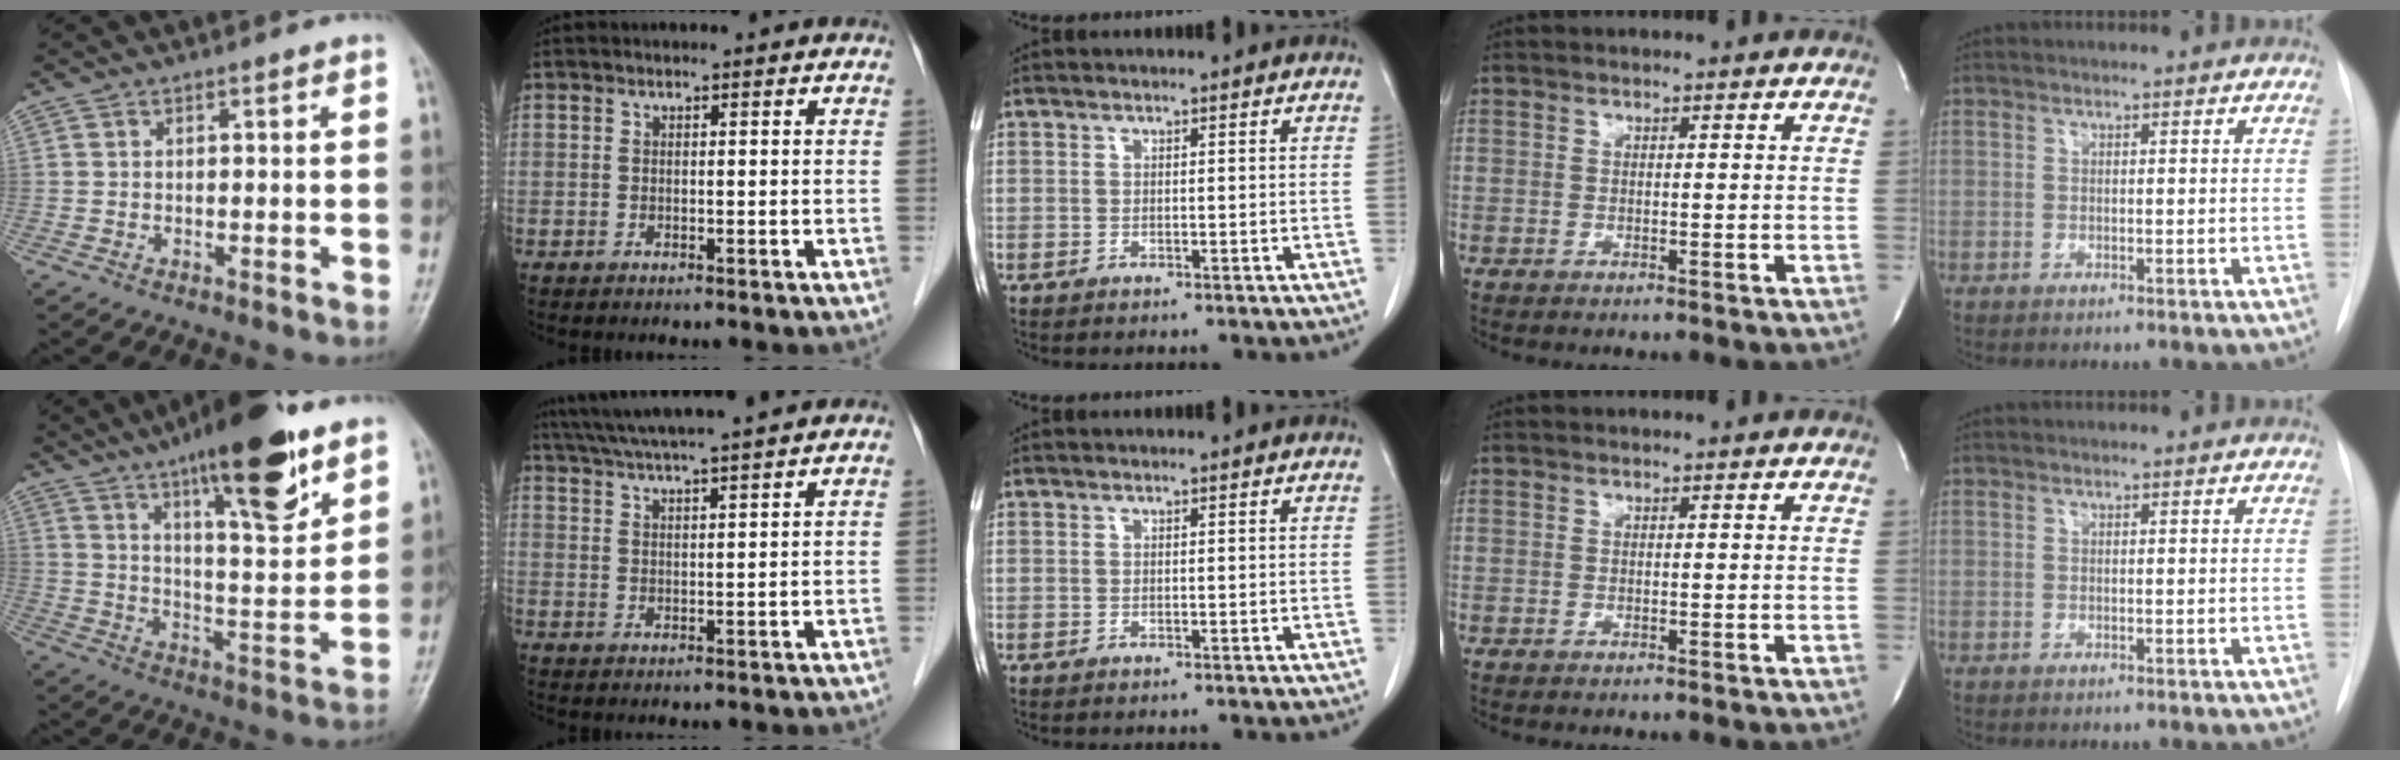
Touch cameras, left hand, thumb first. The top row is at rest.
{"thumb": {"total": 20.2, "force": [12.5, 5.4, 15.0], "torque": [-0.202, -0.056, 0.199]}, "index": {"total": 13.2, "force": [11.6, -0.3, 6.3], "torque": [-0.114, 0.031, 0.171]}}